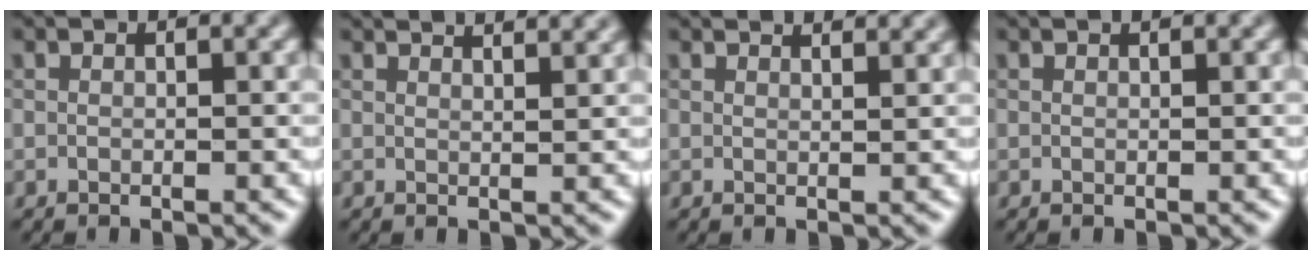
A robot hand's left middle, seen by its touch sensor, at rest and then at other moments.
{"total": 6.0, "force": [4.6, 2.2, 3.1], "torque": [-0.018, 0.046, 0.026]}
{"total": 3.9, "force": [3.3, 1.2, 1.7], "torque": [-0.001, 0.021, 0.016]}
{"total": 0.8, "force": [0.7, 0.2, 0.4], "torque": [-0.003, 0.000, 0.005]}